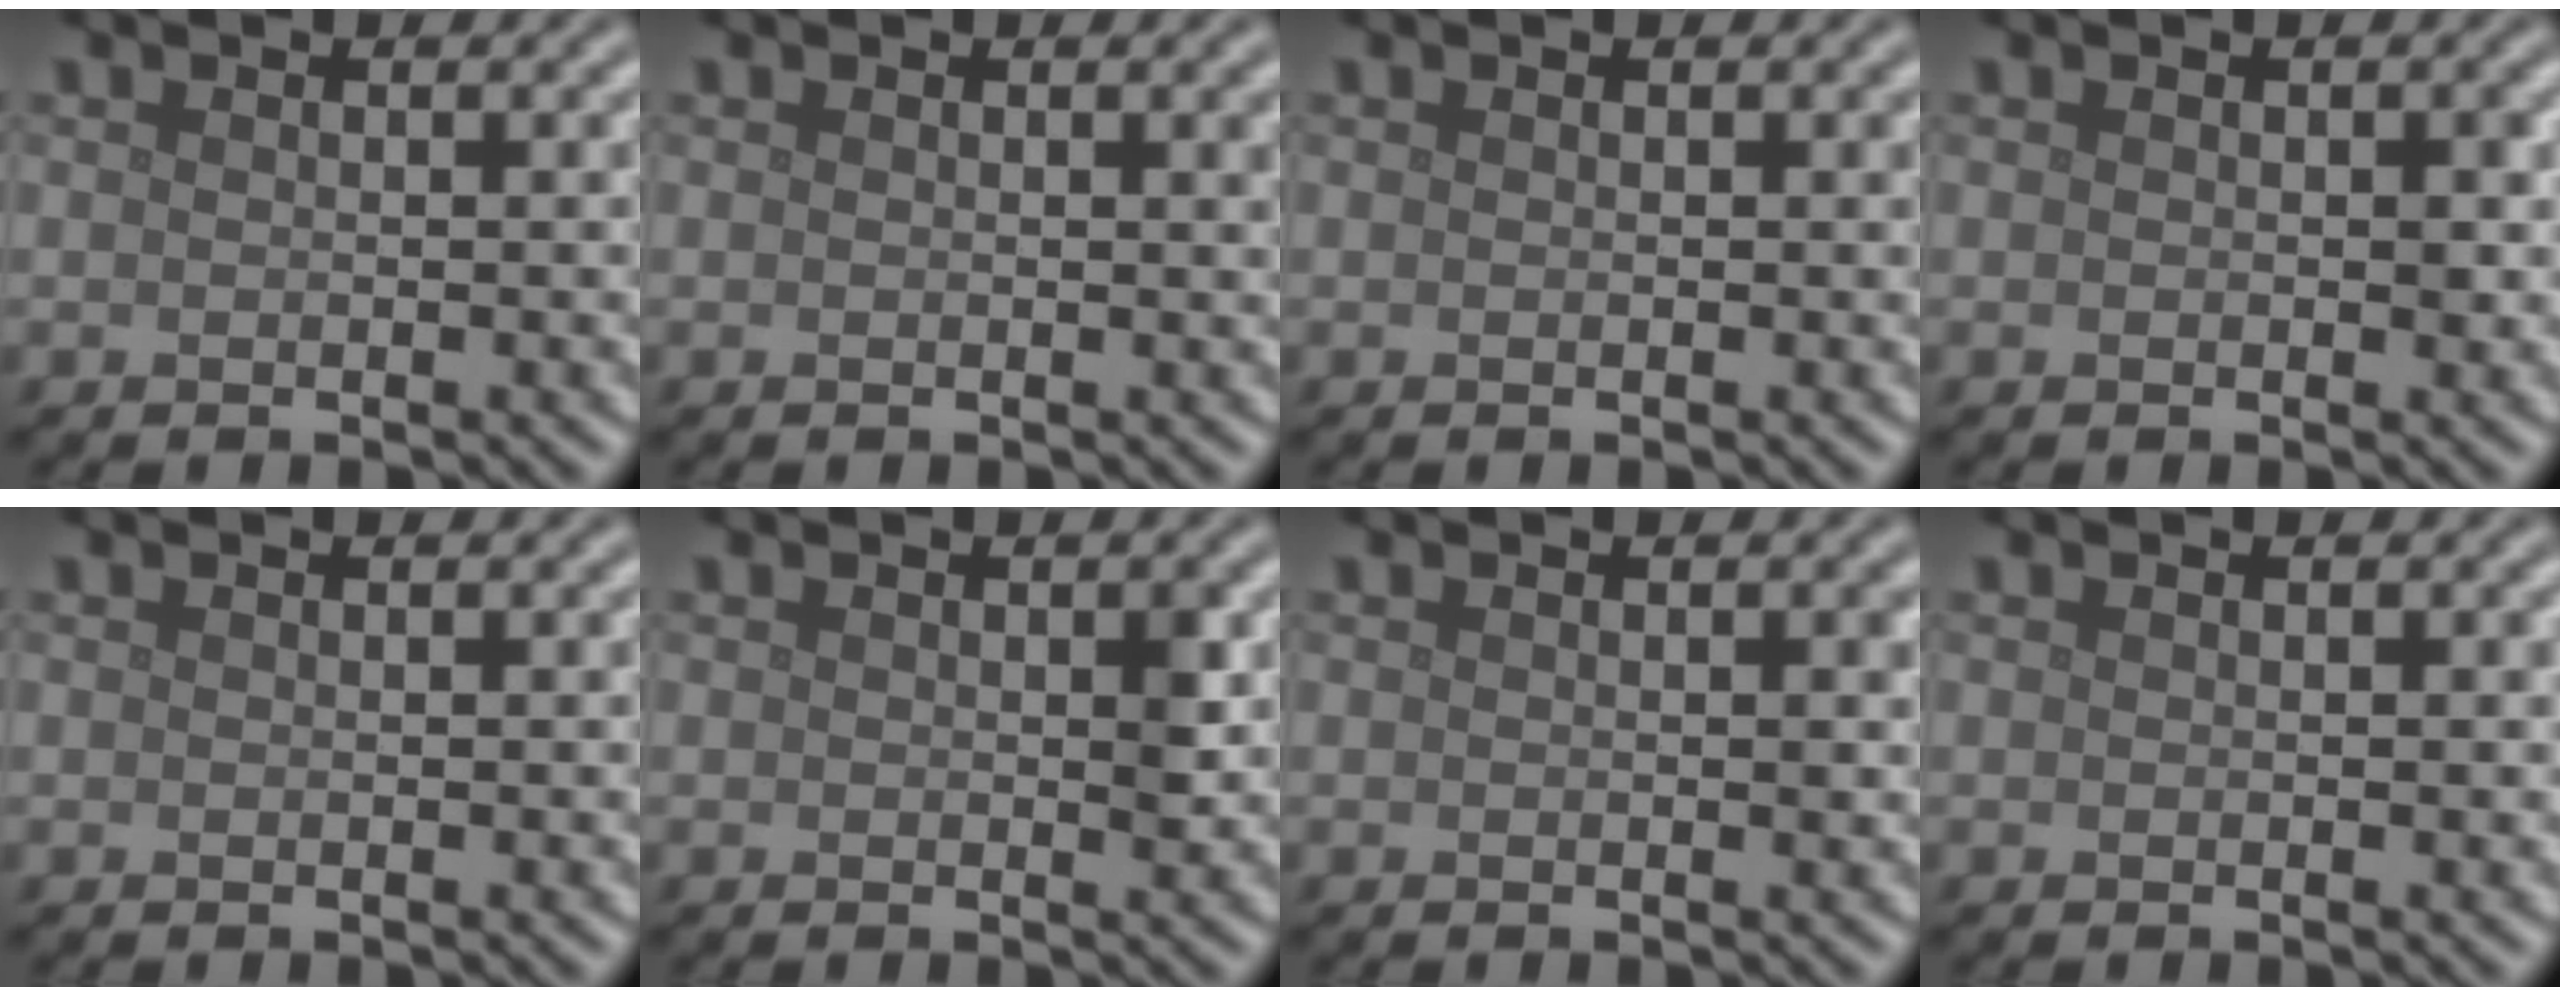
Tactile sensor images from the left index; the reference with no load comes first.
{"total": 0.6, "force": [0.2, 0.1, 0.5], "torque": [-0.004, 0.000, 0.003]}
{"total": 0.0}
{"total": 0.8, "force": [0.0, 0.5, 0.6], "torque": [-0.005, -0.003, 0.000]}
{"total": 0.0}
{"total": 1.1, "force": [0.1, 0.5, 0.9], "torque": [-0.008, -0.004, 0.000]}
{"total": 0.5, "force": [0.0, 0.2, 0.5], "torque": [-0.005, -0.002, 0.000]}
{"total": 0.0}